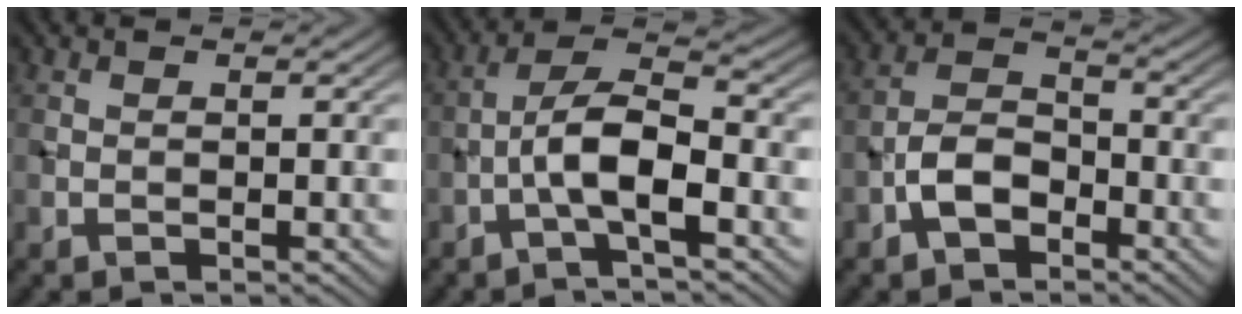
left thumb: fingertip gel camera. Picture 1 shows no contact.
{"total": 6.4, "force": [-2.2, 2.0, 5.7], "torque": [-0.104, 0.017, -0.049]}
{"total": 5.0, "force": [-2.6, 3.0, 3.1], "torque": [-0.055, 0.010, -0.061]}